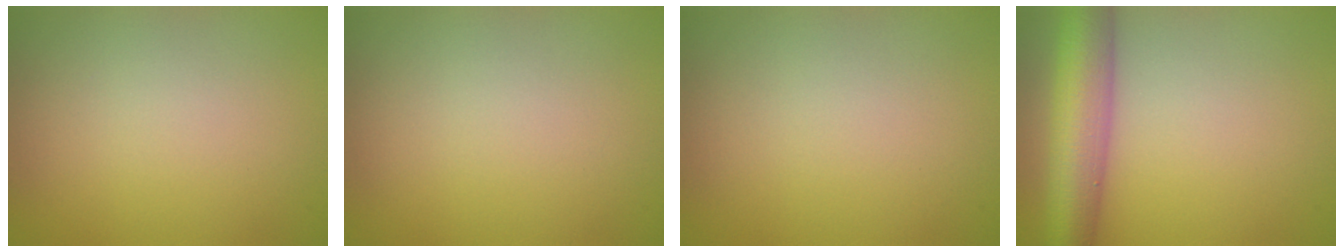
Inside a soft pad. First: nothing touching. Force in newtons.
{"total": 0.0}
{"total": 0.0}
{"total": 7.5, "press": 7.5, "slide": 0.1}